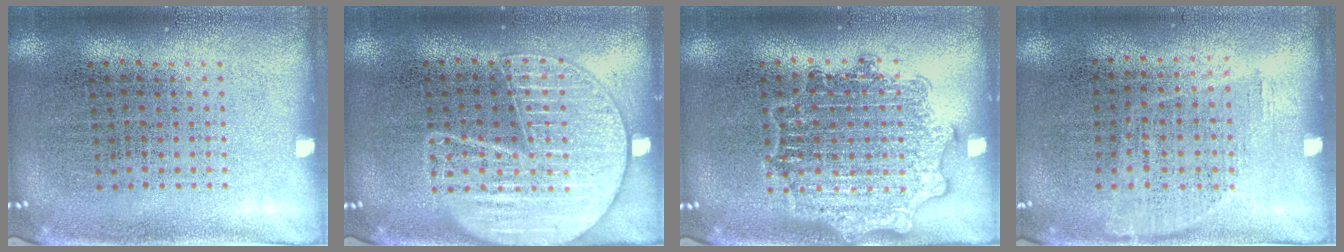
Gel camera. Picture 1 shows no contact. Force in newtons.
{"total": 3.6, "press": 3.6, "slide": 0.3}
{"total": 1.8, "press": 1.7, "slide": 0.2}
{"total": 1.1, "press": 0.9, "slide": 0.7}